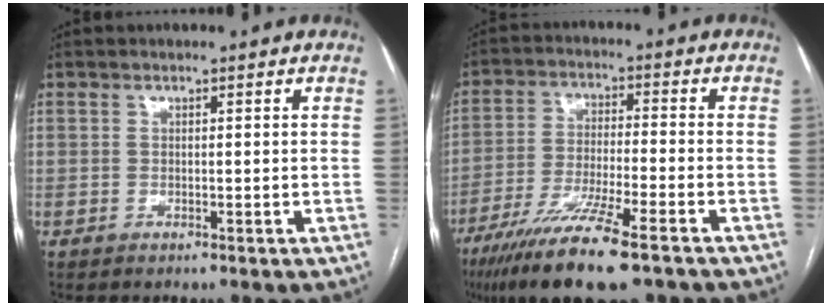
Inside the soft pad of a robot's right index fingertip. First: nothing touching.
{"total": 14.3, "force": [-9.6, 1.1, 10.6], "torque": [-0.205, -0.042, -0.166]}